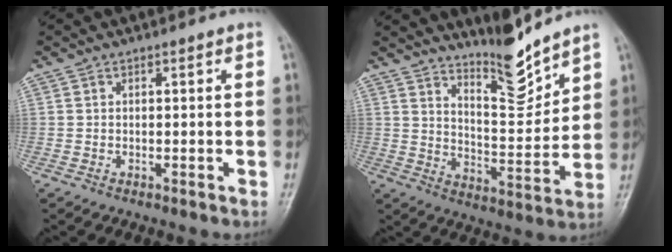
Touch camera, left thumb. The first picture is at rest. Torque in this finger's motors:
{"motor_torque": [0.81, 0.70, -0.34, -0.51, 0.08]}